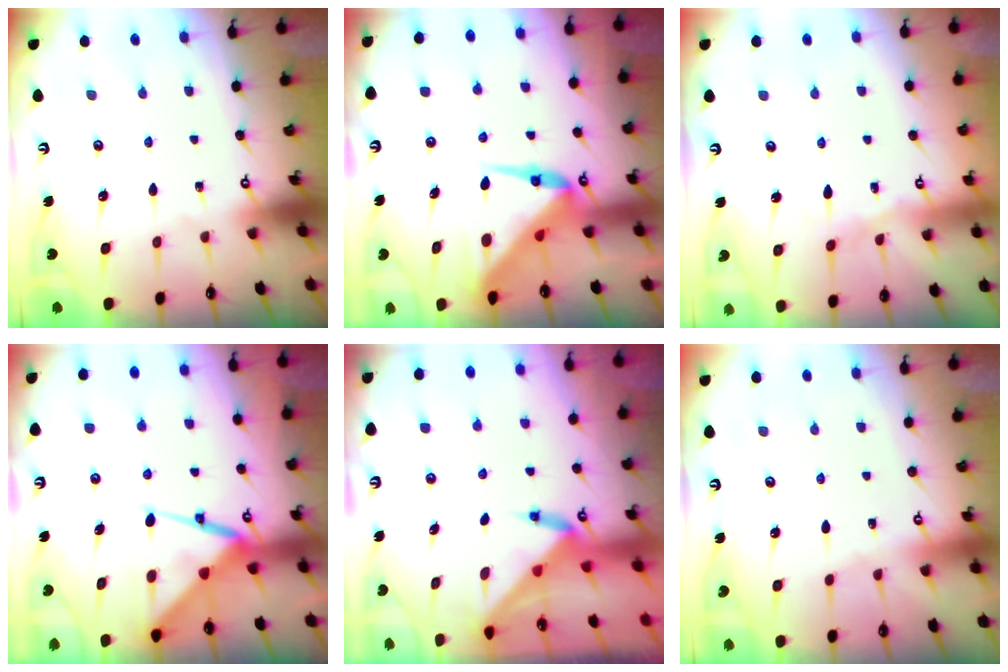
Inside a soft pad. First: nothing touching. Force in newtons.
{"total": 7.7, "press": 7.7, "slide": 0.5}
{"total": 5.2, "press": 5.1, "slide": 0.4}
{"total": 10.2, "press": 10.1, "slide": 1.1}
{"total": 3.5, "press": 3.5, "slide": 0.3}
{"total": 2.4, "press": 2.4, "slide": 0.4}